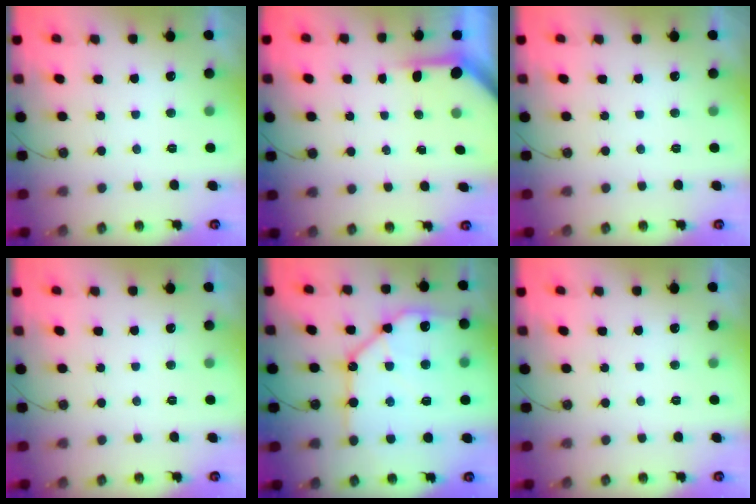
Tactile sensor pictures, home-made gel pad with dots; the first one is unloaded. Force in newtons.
{"total": 3.5, "press": 3.5, "slide": 0.3}
{"total": 0.0}
{"total": 0.0}
{"total": 18.7, "press": 18.6, "slide": 2.0}
{"total": 0.0}